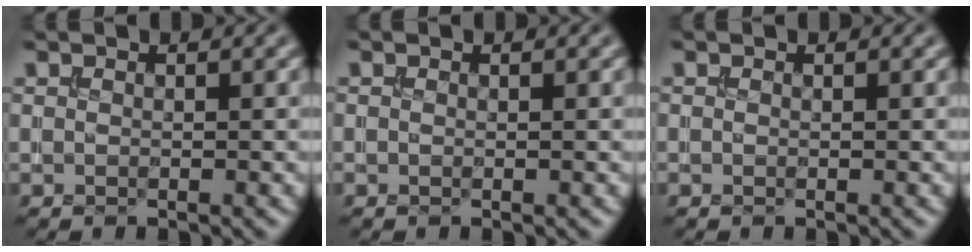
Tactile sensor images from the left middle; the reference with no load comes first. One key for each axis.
{"total": 0.0}
{"total": 0.0}